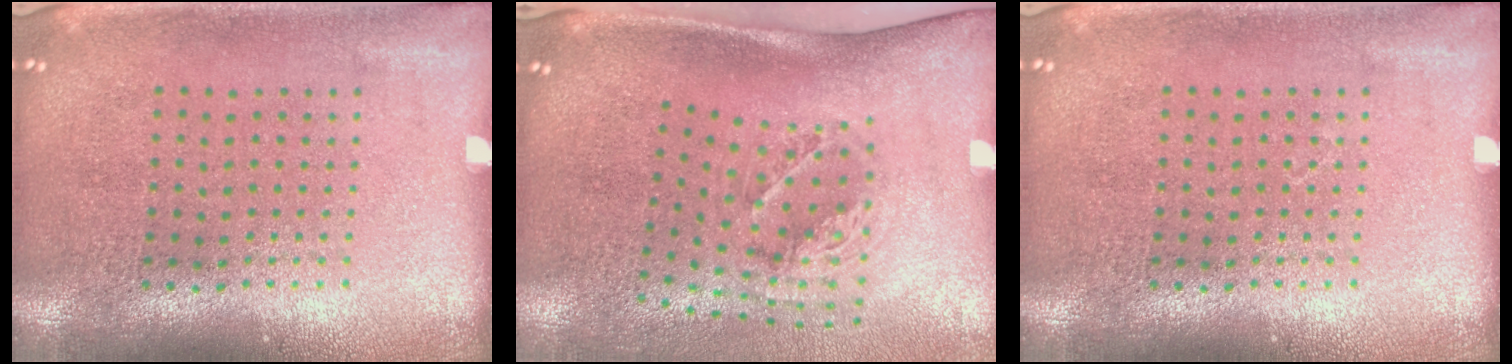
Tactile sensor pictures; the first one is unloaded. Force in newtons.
{"total": 2.0, "press": 1.3, "slide": 1.6}
{"total": 0.0}